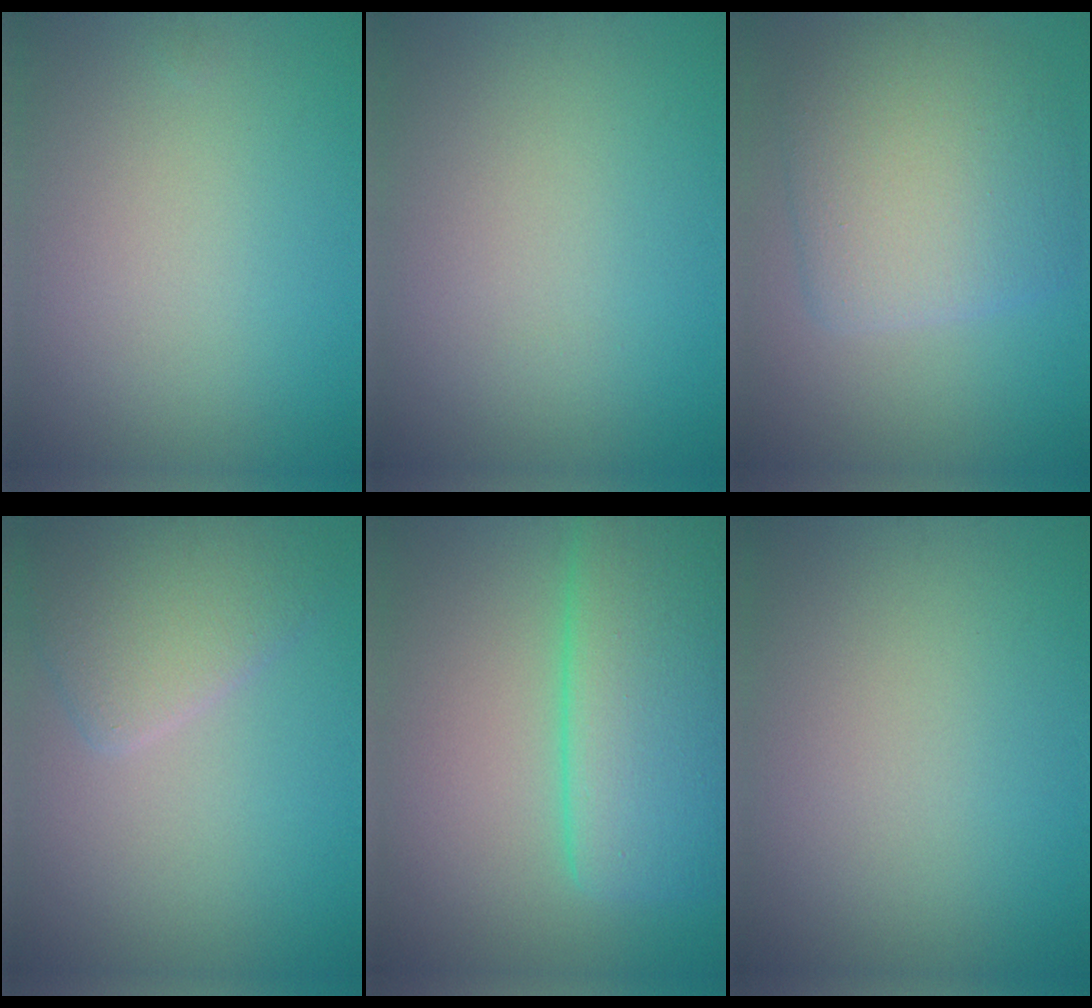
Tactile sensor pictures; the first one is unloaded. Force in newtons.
{"total": 0.0}
{"total": 7.1, "press": 7.1, "slide": 0.5}
{"total": 4.4, "press": 4.4, "slide": 0.3}
{"total": 10.3, "press": 10.3, "slide": 0.5}
{"total": 0.0}